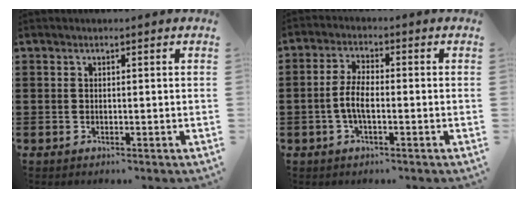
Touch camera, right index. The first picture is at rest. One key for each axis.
{"total": 4.3, "fx": -1.1, "fy": 1.6, "fz": 3.9, "tx": -0.097, "ty": -0.003, "tz": -0.029}